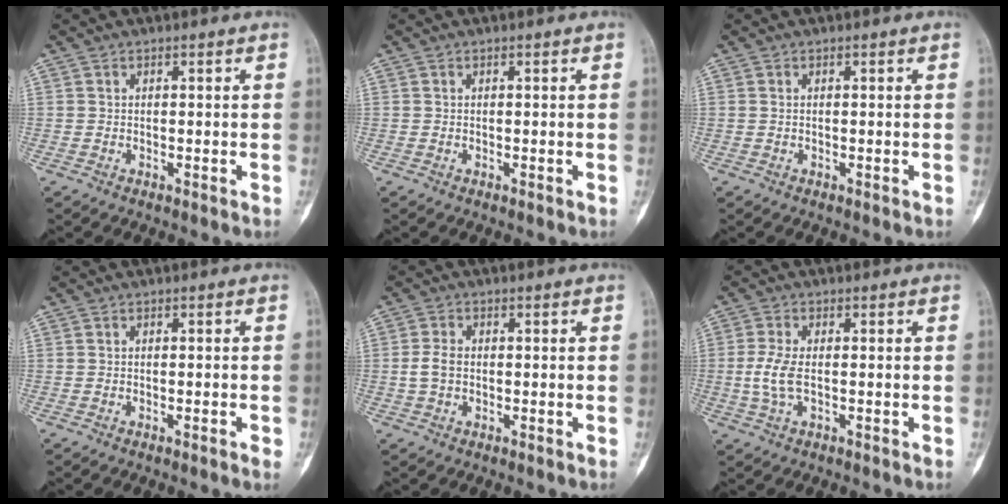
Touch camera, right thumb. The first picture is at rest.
{"total": 0.0}
{"total": 0.0}
{"total": 1.3, "force": [-0.8, 0.2, 1.0], "torque": [-0.019, 0.002, -0.007]}
{"total": 3.3, "force": [-0.3, 2.3, 2.4], "torque": [-0.054, 0.009, -0.008]}
{"total": 4.8, "force": [-0.5, 2.3, 4.3], "torque": [-0.106, 0.001, -0.012]}